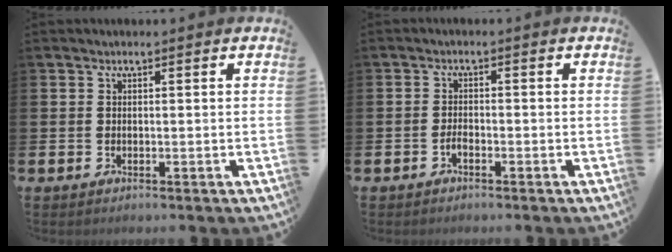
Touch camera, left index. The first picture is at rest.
{"total": 1.3, "force": [-0.9, 0.4, 0.8], "torque": [-0.017, -0.002, -0.017]}